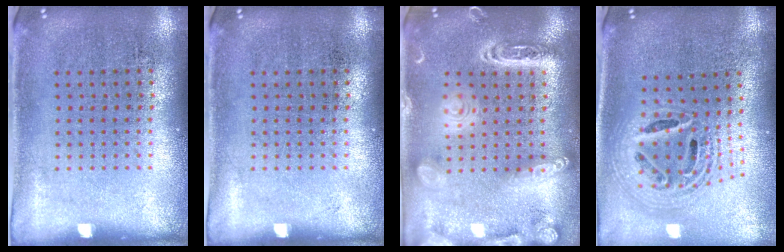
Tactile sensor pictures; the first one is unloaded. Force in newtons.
{"total": 0.0}
{"total": 2.7, "press": 2.7, "slide": 0.2}
{"total": 2.3, "press": 1.8, "slide": 1.4}